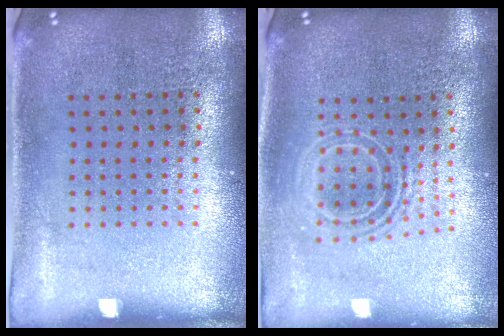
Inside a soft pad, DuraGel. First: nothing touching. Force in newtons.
{"total": 1.6, "press": 1.3, "slide": 0.9}